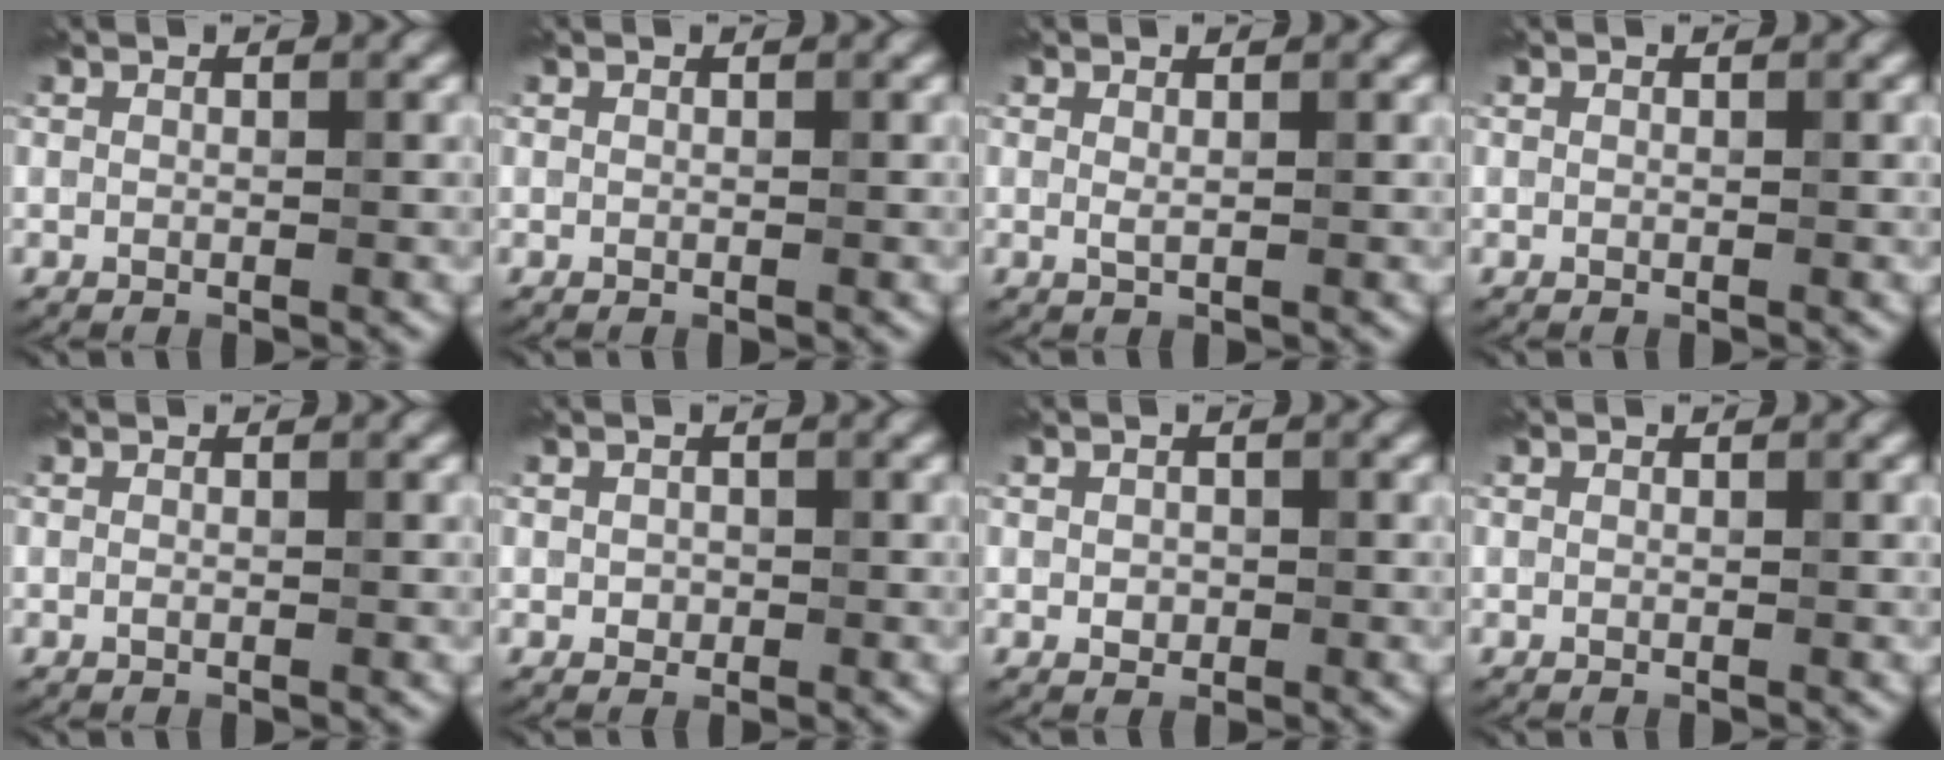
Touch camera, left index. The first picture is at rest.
{"total": 0.0}
{"total": 0.6, "force": [0.2, 0.2, 0.6], "torque": [-0.011, -0.003, 0.005]}
{"total": 0.0}
{"total": 0.0}
{"total": 0.8, "force": [0.2, 0.7, 0.2], "torque": [0.000, -0.002, -0.001]}
{"total": 0.9, "force": [0.2, 0.8, 0.4], "torque": [-0.007, -0.002, -0.001]}
{"total": 0.0}